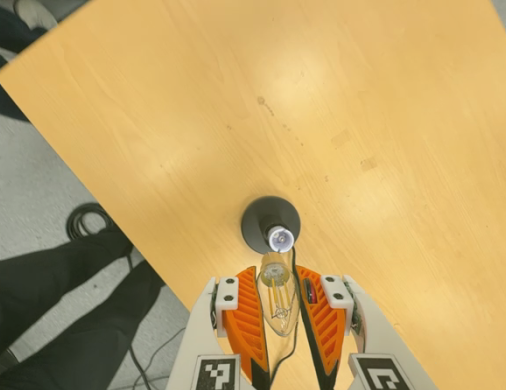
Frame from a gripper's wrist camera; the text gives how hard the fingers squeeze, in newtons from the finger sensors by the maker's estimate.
{"total": 12.9, "left": 14.0, "right": 11.8}